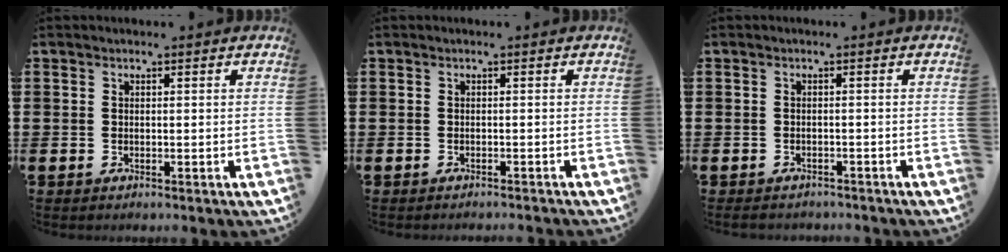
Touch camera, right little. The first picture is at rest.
{"total": 0.5, "force": [-0.5, -0.1, 0.0], "torque": [0.001, -0.001, -0.011]}
{"total": 1.0, "force": [-1.0, 0.2, 0.1], "torque": [-0.005, 0.001, -0.021]}